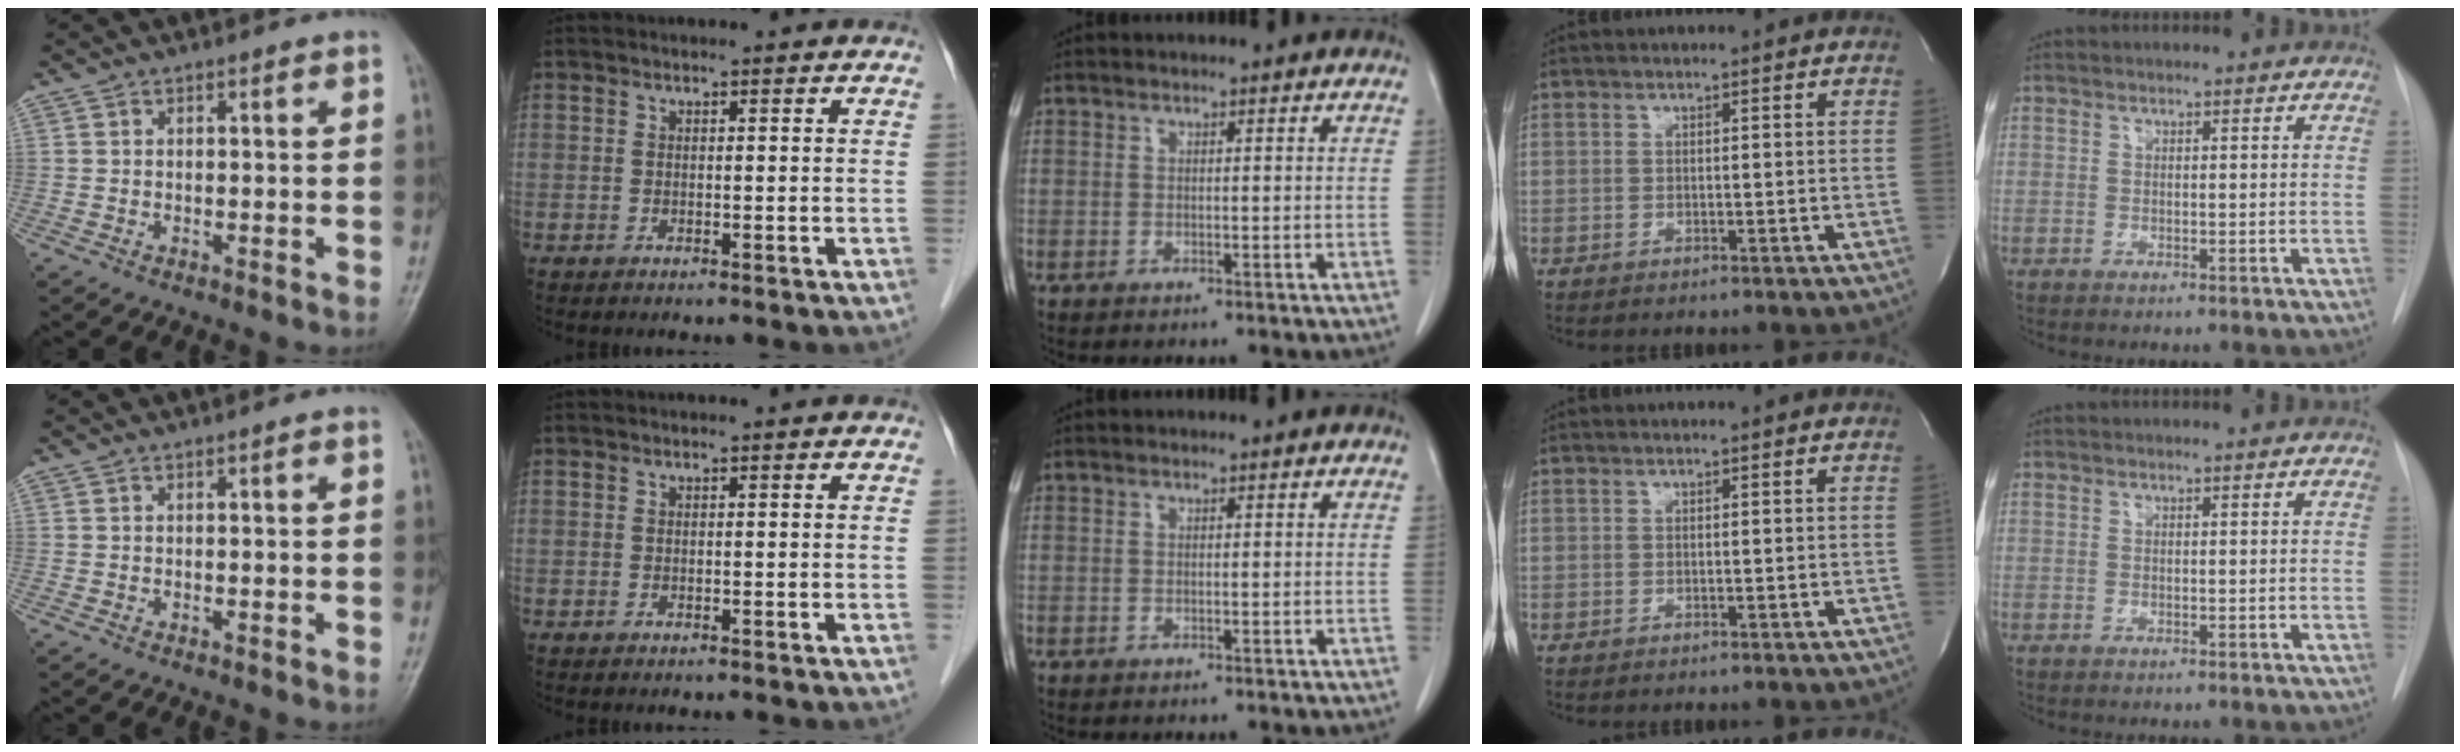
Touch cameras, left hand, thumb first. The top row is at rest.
{}